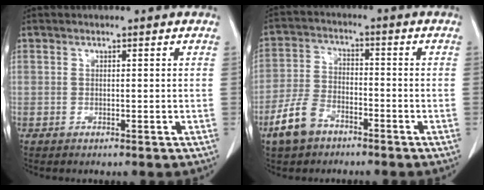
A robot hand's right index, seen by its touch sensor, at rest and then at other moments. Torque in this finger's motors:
{"motor_torque": [0.37, -0.37, -0.09, -0.09]}